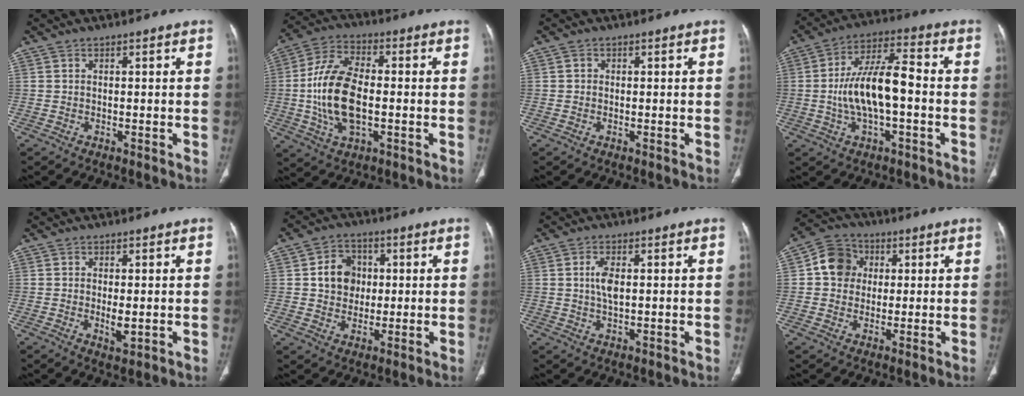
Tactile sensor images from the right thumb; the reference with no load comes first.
{"total": 15.1, "force": [-1.4, 7.8, 12.8], "torque": [-0.258, 0.015, -0.027]}
{"total": 0.8, "force": [0.0, 0.7, 0.2], "torque": [0.001, 0.003, -0.001]}
{"total": 13.4, "force": [-1.5, 5.3, 12.2], "torque": [-0.227, 0.033, -0.030]}
{"total": 2.9, "force": [-0.3, 1.1, 2.7], "torque": [-0.051, -0.009, -0.003]}
{"total": 8.1, "force": [1.0, 6.9, 4.1], "torque": [-0.033, 0.003, 0.012]}
{"total": 3.8, "force": [0.5, 1.7, 3.3], "torque": [-0.068, -0.001, 0.009]}
{"total": 8.3, "force": [1.3, 7.4, 3.5], "torque": [-0.038, 0.009, 0.013]}